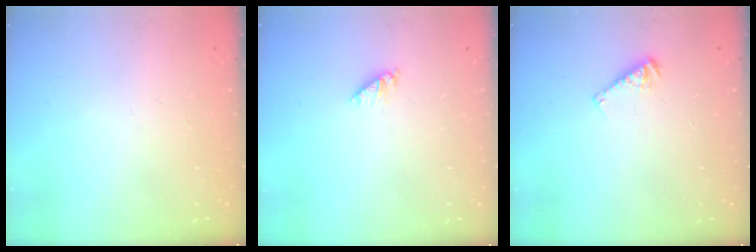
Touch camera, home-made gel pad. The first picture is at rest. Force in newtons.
{"total": 2.7, "press": 2.7, "slide": 0.4}
{"total": 4.5, "press": 4.5, "slide": 0.0}